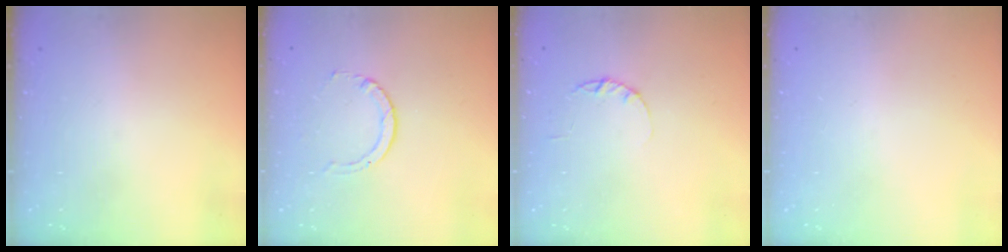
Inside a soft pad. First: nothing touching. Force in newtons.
{"total": 3.2, "press": 3.2, "slide": 0.4}
{"total": 2.2, "press": 2.2, "slide": 0.4}
{"total": 0.0}